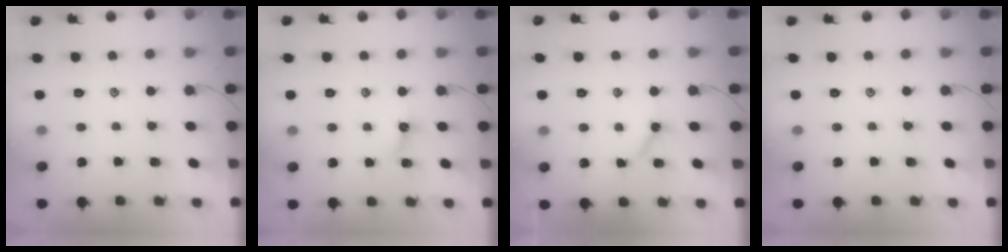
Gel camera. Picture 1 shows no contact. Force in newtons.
{"total": 5.0, "press": 4.9, "slide": 0.6}
{"total": 3.8, "press": 3.8, "slide": 0.5}
{"total": 0.0}